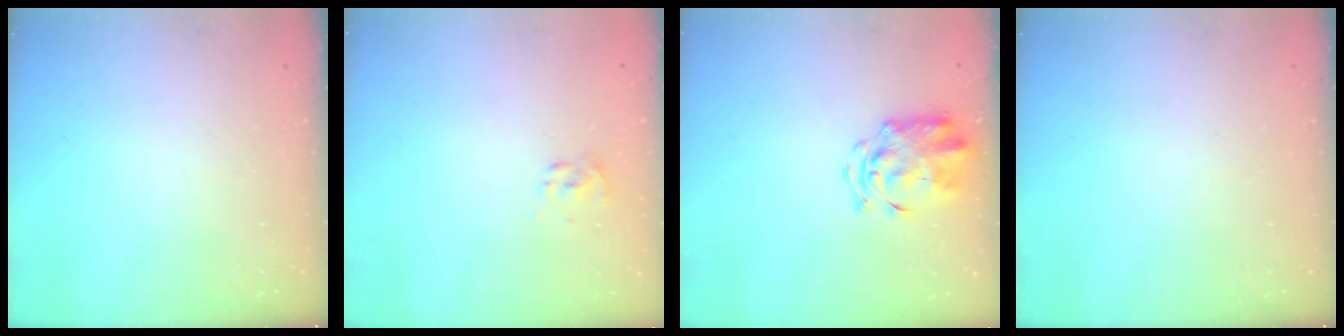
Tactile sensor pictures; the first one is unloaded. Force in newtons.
{"total": 2.3, "press": 2.1, "slide": 0.9}
{"total": 3.7, "press": 3.7, "slide": 0.7}
{"total": 0.0}